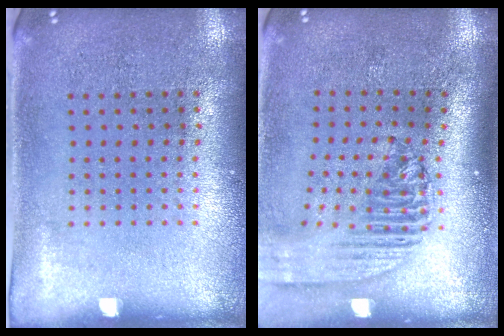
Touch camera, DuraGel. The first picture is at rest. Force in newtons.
{"total": 2.3, "press": 1.7, "slide": 1.5}